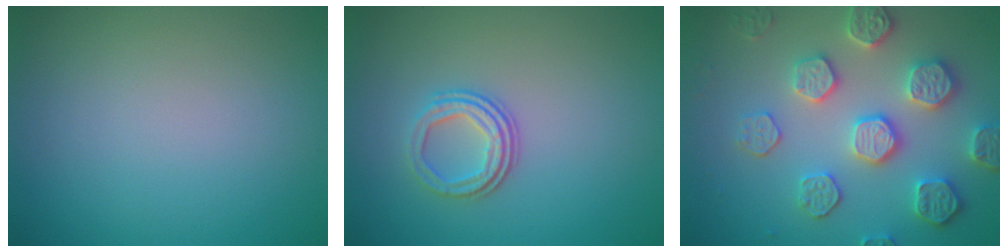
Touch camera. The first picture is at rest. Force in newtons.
{"total": 2.9, "press": 2.3, "slide": 1.7}
{"total": 5.6, "press": 5.1, "slide": 2.3}